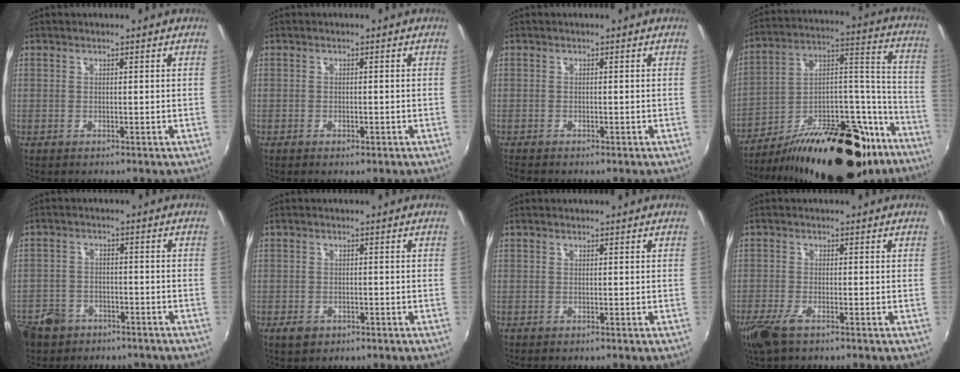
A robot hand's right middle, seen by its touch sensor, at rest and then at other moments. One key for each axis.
{"total": 0.8, "fx": -0.5, "fy": 0.3, "fz": 0.5, "tx": -0.008, "ty": -0.002, "tz": -0.008}
{"total": 1.3, "fx": -1.2, "fy": 0.2, "fz": 0.5, "tx": -0.011, "ty": -0.009, "tz": -0.021}
{"total": 30.9, "fx": -20.8, "fy": 12.8, "fz": 18.9, "tx": -0.269, "ty": 0.037, "tz": -0.294}
{"total": 10.6, "fx": -6.4, "fy": 7.7, "fz": 3.7, "tx": -0.117, "ty": 0.009, "tz": -0.098}
{"total": 3.5, "fx": -1.7, "fy": 2.1, "fz": 2.2, "tx": -0.048, "ty": -0.008, "tz": -0.027}
{"total": 0.0}
{"total": 5.0, "fx": -3.2, "fy": 1.5, "fz": 3.5, "tx": -0.089, "ty": -0.015, "tz": -0.063}